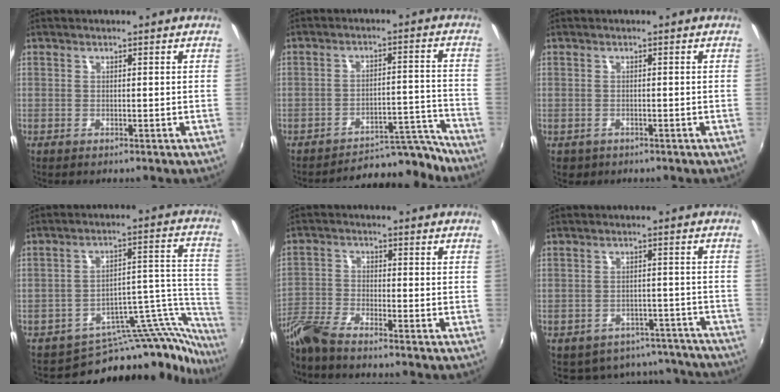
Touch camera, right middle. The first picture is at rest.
{"total": 13.5, "force": [-13.2, 2.0, 2.1], "torque": [-0.031, 0.039, -0.176]}
{"total": 1.8, "force": [-1.0, 1.4, 0.7], "torque": [-0.019, -0.003, -0.011]}
{"total": 18.1, "force": [-16.5, 6.1, 4.4], "torque": [-0.034, 0.057, -0.237]}
{"total": 7.3, "force": [-6.5, 0.4, 3.4], "torque": [-0.084, -0.013, -0.136]}
{"total": 14.5, "force": [-12.6, 6.3, 3.1], "torque": [-0.067, 0.029, -0.142]}